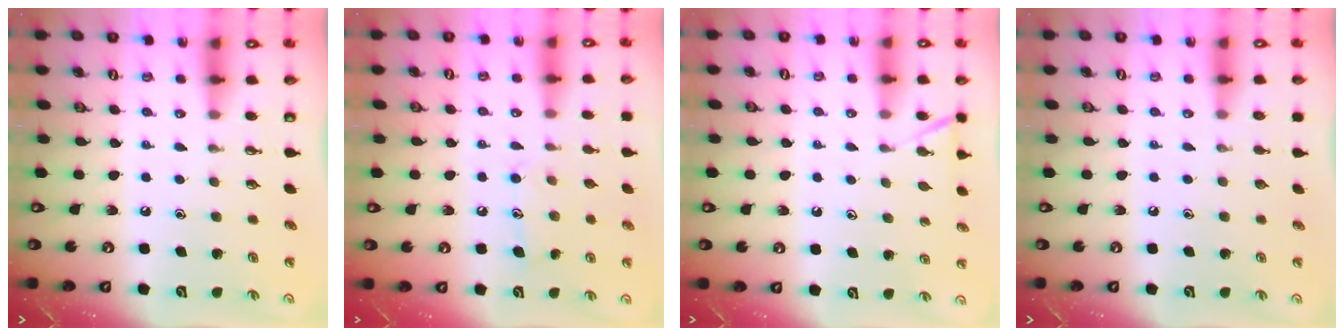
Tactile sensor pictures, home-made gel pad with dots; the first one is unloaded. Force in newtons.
{"total": 8.6, "press": 8.5, "slide": 0.6}
{"total": 6.2, "press": 6.2, "slide": 0.7}
{"total": 0.0}